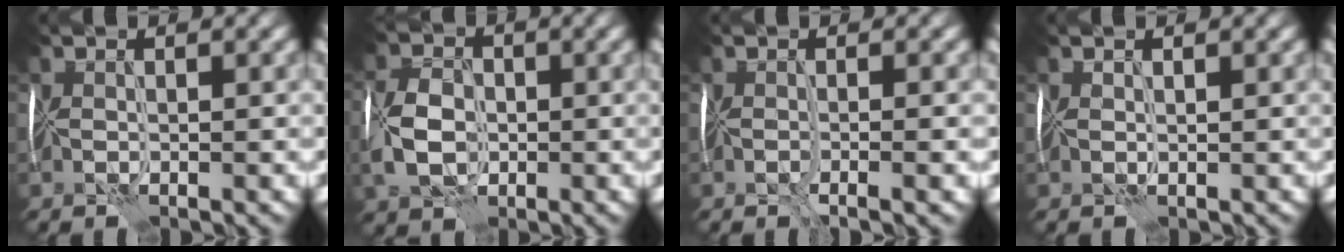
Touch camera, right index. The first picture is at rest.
{"total": 5.6, "force": [-1.1, 4.1, 3.7], "torque": [-0.080, 0.004, -0.031]}
{"total": 2.8, "force": [-1.3, 0.5, 2.5], "torque": [-0.038, -0.005, -0.022]}
{"total": 0.0}